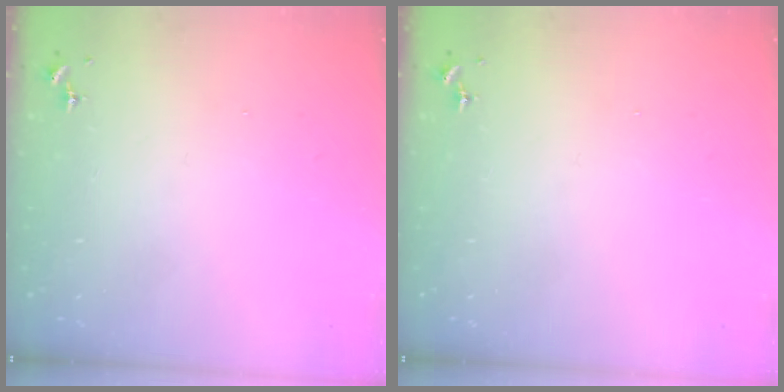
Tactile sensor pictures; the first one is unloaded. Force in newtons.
{"total": 0.0}